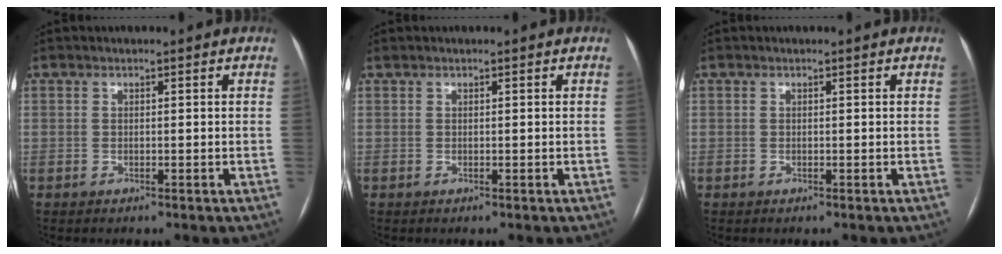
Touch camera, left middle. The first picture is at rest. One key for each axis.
{"total": 0.0}
{"total": 0.0}